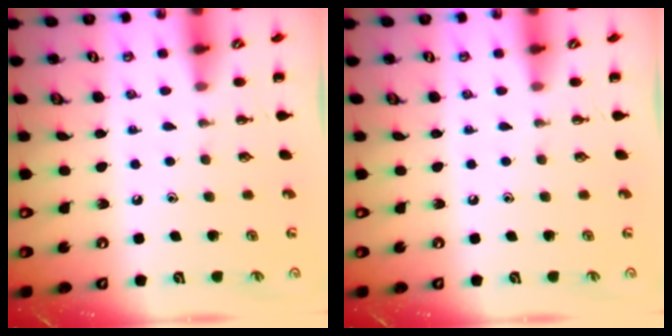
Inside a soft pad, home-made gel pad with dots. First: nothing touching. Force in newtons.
{"total": 0.0}